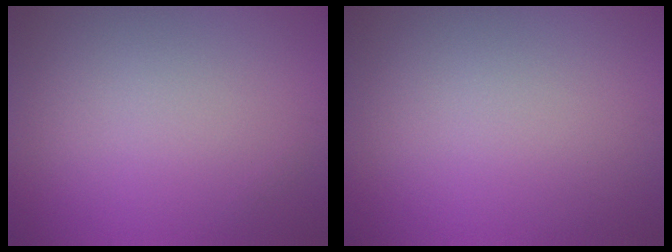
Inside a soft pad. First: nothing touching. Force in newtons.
{"total": 0.0}